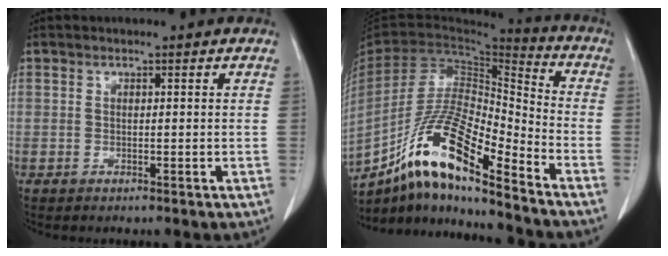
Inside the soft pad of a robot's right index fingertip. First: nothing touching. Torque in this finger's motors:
{"motor_torque": [0.58, -0.46, -0.09, -0.05]}